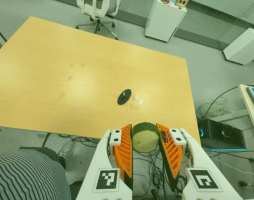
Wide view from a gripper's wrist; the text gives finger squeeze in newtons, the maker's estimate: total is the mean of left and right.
{"total": 12.4, "left": 12.1, "right": 12.8}